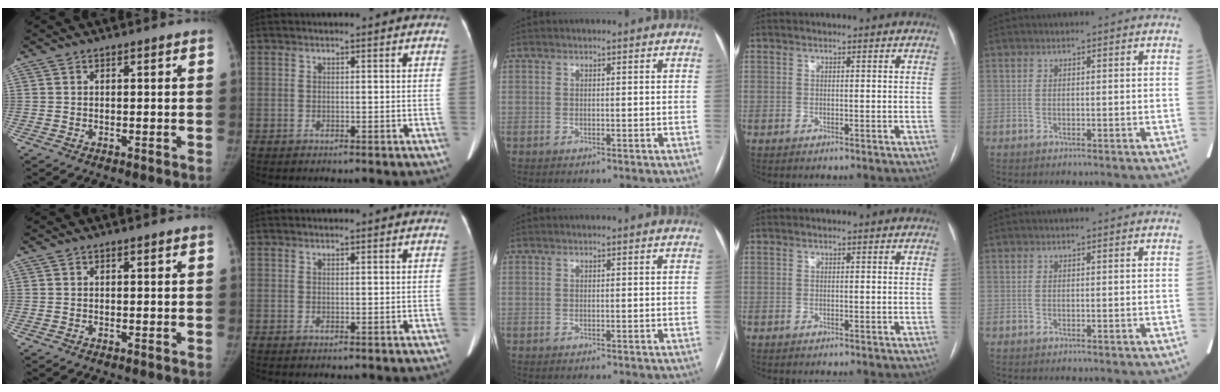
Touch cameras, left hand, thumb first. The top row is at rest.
{}